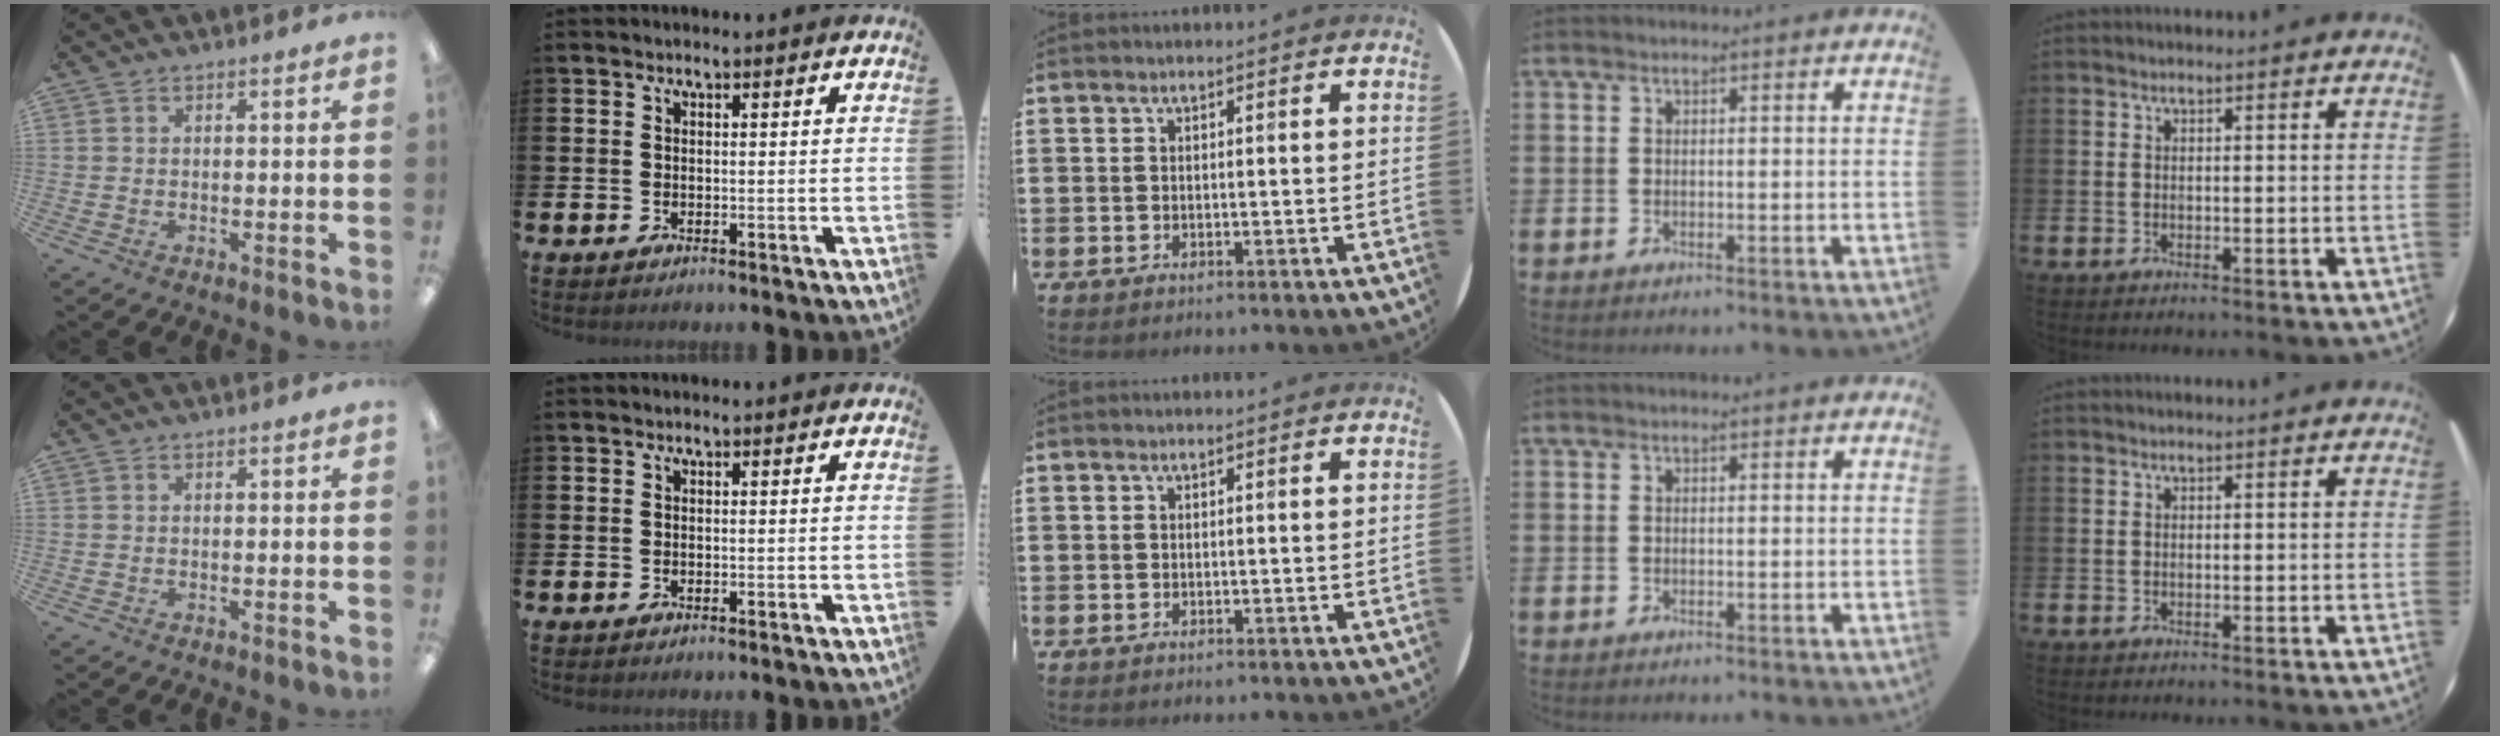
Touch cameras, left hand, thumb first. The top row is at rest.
{}